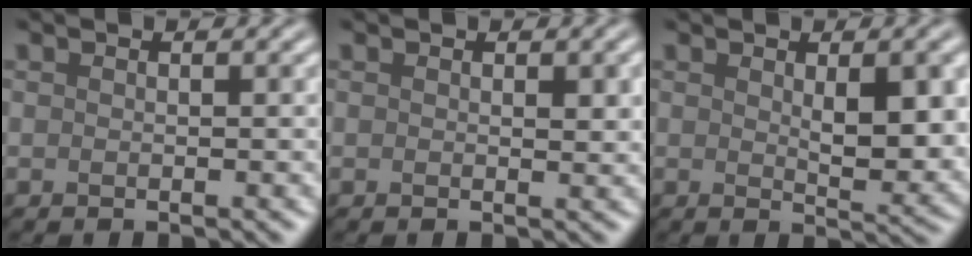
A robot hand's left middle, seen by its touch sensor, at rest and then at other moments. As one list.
[{"total": 1.2, "force": [0.4, 0.5, 1.1], "torque": [-0.013, -0.004, 0.007]}, {"total": 4.6, "force": [0.9, 1.7, 4.2], "torque": [-0.064, -0.006, 0.020]}]